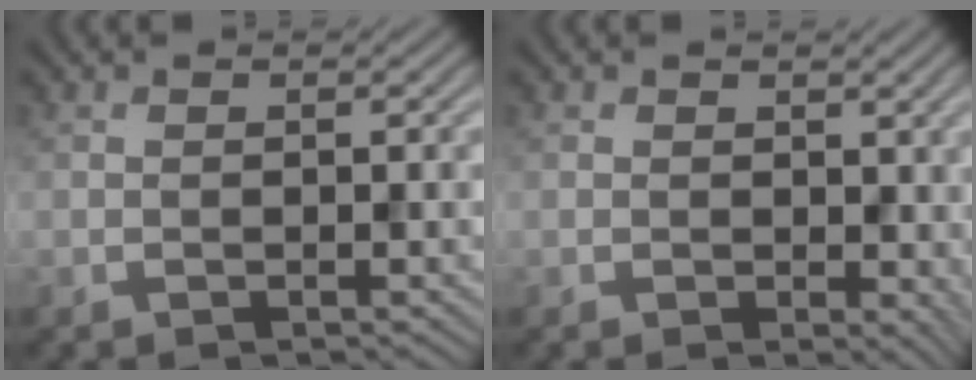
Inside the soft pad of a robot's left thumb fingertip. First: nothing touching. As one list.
[{"total": 2.3, "force": [0.4, 1.6, 1.7], "torque": [-0.025, -0.006, 0.008]}]